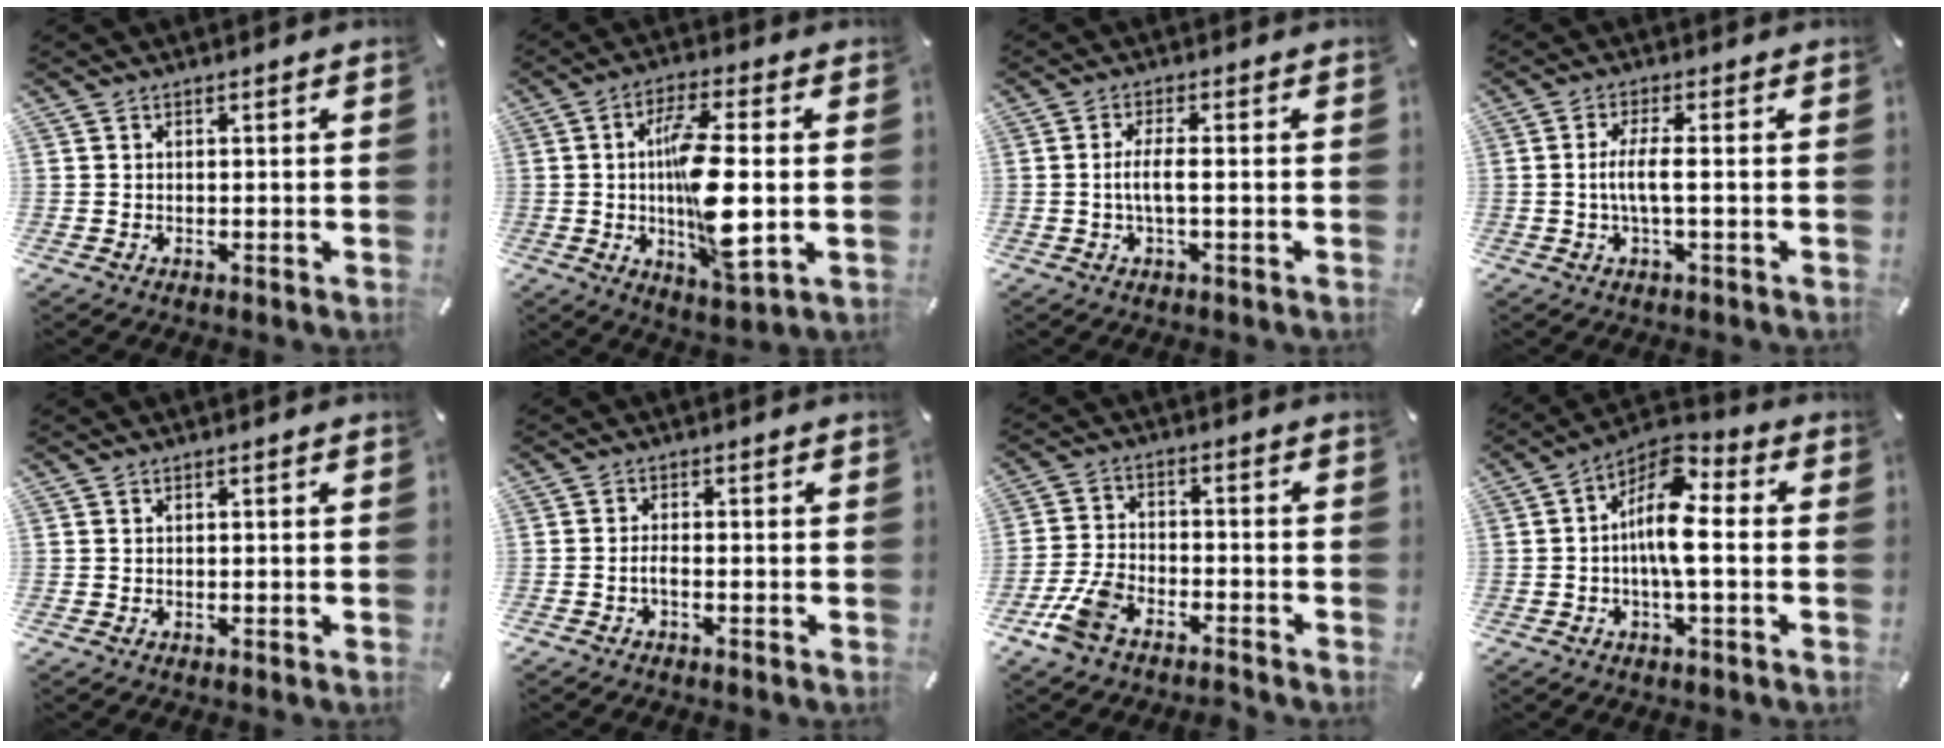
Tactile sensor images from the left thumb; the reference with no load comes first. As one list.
[{"total": 14.8, "force": [-0.3, 4.4, 14.1], "torque": [-0.264, -0.018, -0.013]}, {"total": 4.4, "force": [-0.5, 0.8, 4.4], "torque": [-0.087, -0.002, -0.014]}, {"total": 5.4, "force": [-0.4, 0.8, 5.3], "torque": [-0.105, -0.004, -0.013]}, {"total": 0.0}, {"total": 1.8, "force": [-1.0, 0.5, 1.4], "torque": [-0.034, -0.001, -0.021]}, {"total": 8.2, "force": [-5.5, 3.9, 4.7], "torque": [-0.109, 0.014, -0.106]}, {"total": 11.2, "force": [-0.2, 4.2, 10.4], "torque": [-0.194, -0.009, -0.004]}]